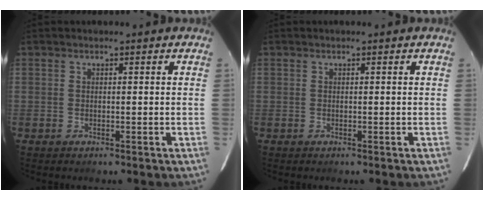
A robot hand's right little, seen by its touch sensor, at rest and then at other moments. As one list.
[{"total": 0.0}]